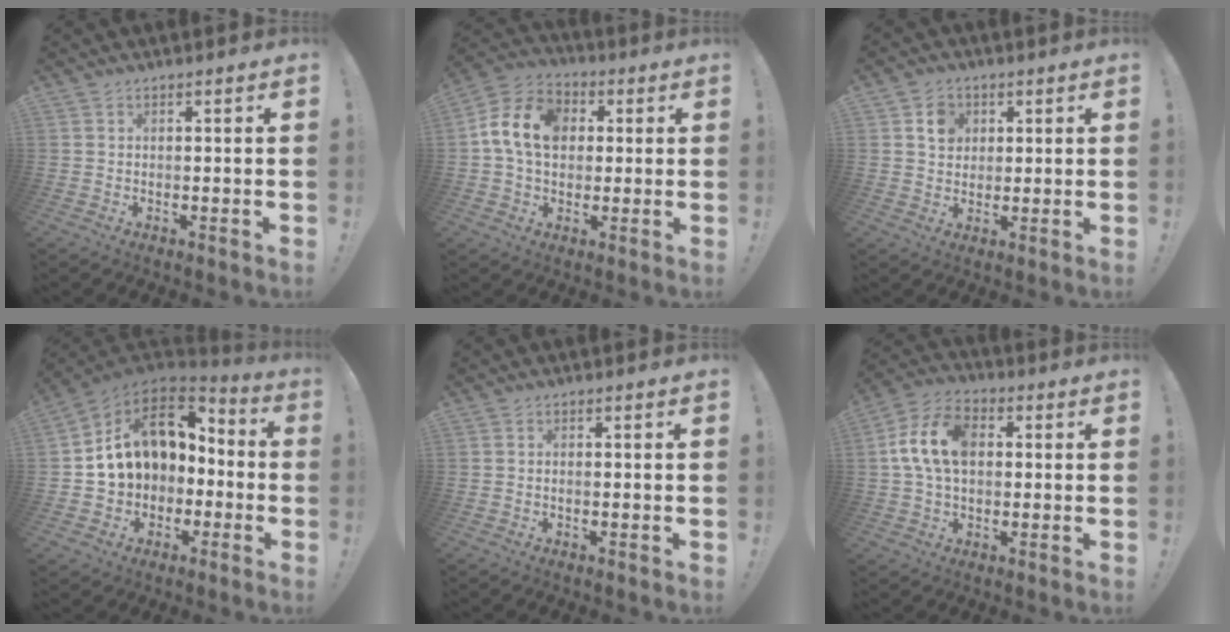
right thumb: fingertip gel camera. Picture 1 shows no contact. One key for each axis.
{"total": 13.9, "fx": 2.2, "fy": 10.5, "fz": 8.8, "tx": -0.159, "ty": 0.016, "tz": 0.046}
{"total": 5.9, "fx": 2.4, "fy": 5.0, "fz": 1.9, "tx": -0.021, "ty": -0.006, "tz": 0.042}
{"total": 15.3, "fx": 4.7, "fy": 11.3, "fz": 9.2, "tx": -0.146, "ty": -0.009, "tz": 0.098}
{"total": 0.5, "fx": -0.3, "fy": 0.2, "fz": 0.4, "tx": -0.017, "ty": 0.002, "tz": -0.003}
{"total": 13.8, "fx": 1.9, "fy": 9.4, "fz": 10.0, "tx": -0.203, "ty": 0.018, "tz": 0.037}